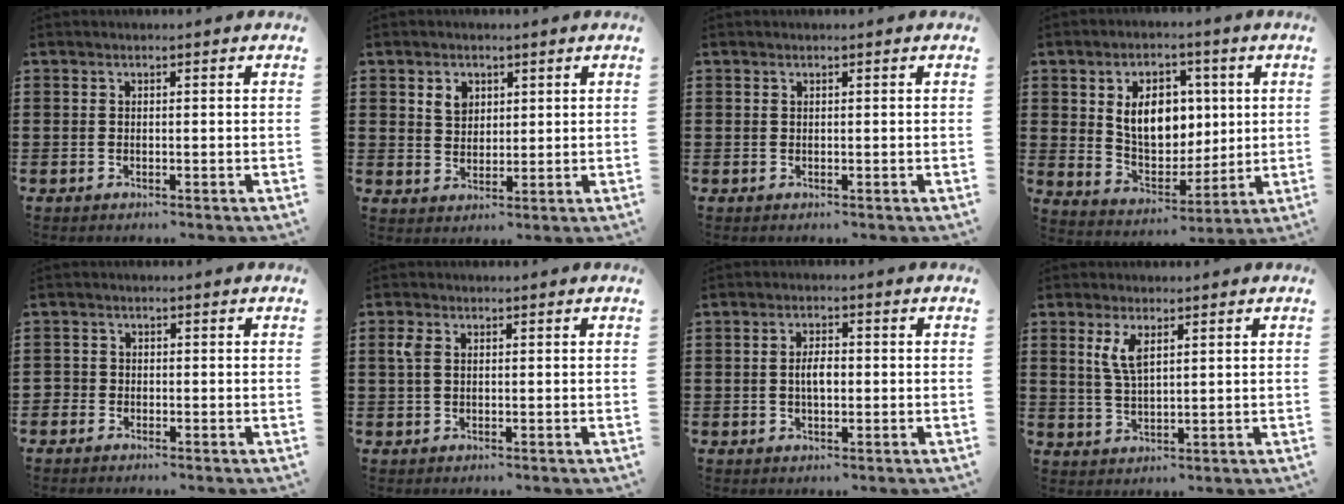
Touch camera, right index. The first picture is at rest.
{"total": 3.3, "force": [1.7, 2.5, 1.4], "torque": [-0.036, 0.011, 0.029]}
{"total": 0.0}
{"total": 9.6, "force": [2.0, 6.8, 6.6], "torque": [-0.118, 0.009, 0.033]}
{"total": 1.3, "force": [-0.8, 1.0, 0.1], "torque": [-0.005, 0.003, -0.019]}
{"total": 2.5, "force": [0.6, 1.6, 1.8], "torque": [-0.048, 0.006, 0.007]}
{"total": 3.2, "force": [-0.3, 1.3, 2.9], "torque": [-0.055, 0.002, -0.008]}
{"total": 4.3, "force": [1.9, 1.5, 3.6], "torque": [-0.077, 0.005, 0.031]}